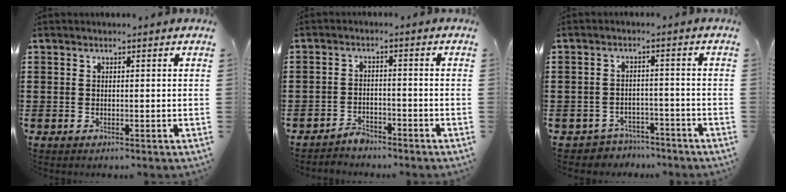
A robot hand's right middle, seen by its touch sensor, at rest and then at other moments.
{"total": 2.6, "force": [-2.5, 0.6, 0.3], "torque": [-0.011, 0.002, -0.053]}
{"total": 3.3, "force": [-3.2, 0.8, -0.3], "torque": [-0.005, 0.001, -0.072]}